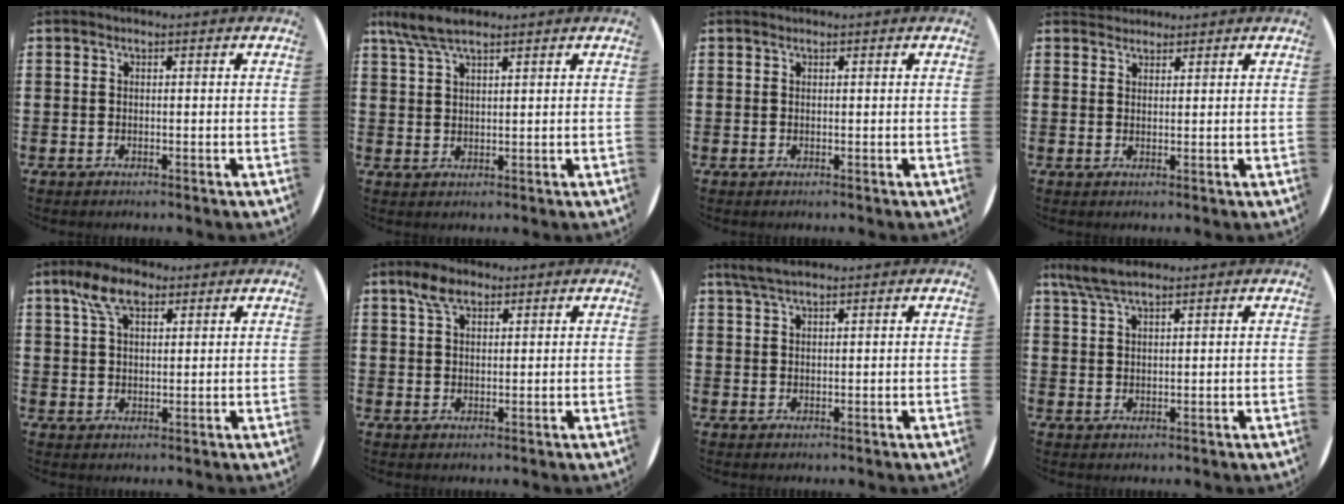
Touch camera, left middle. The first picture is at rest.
{"total": 5.1, "force": [3.9, 1.3, 3.0], "torque": [-0.066, 0.001, 0.071]}
{"total": 0.0}
{"total": 1.9, "force": [1.8, 0.5, -0.2], "torque": [0.009, 0.002, 0.035]}
{"total": 6.2, "force": [3.8, 3.2, 3.7], "torque": [-0.075, 0.010, 0.067]}
{"total": 3.9, "force": [2.7, 2.0, 2.0], "torque": [-0.036, 0.005, 0.047]}
{"total": 2.7, "force": [2.2, 0.6, 1.5], "torque": [-0.033, 0.005, 0.040]}
{"total": 4.2, "force": [3.3, 1.0, 2.4], "torque": [-0.054, 0.002, 0.060]}